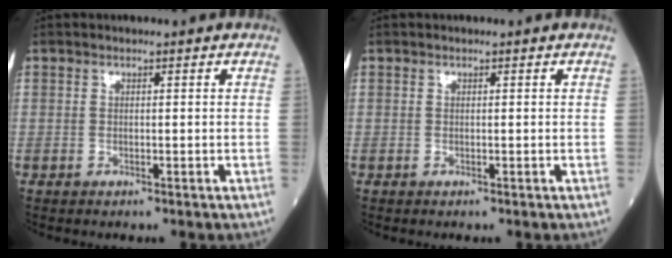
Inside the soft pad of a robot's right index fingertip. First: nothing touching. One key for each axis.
{"total": 0.0}